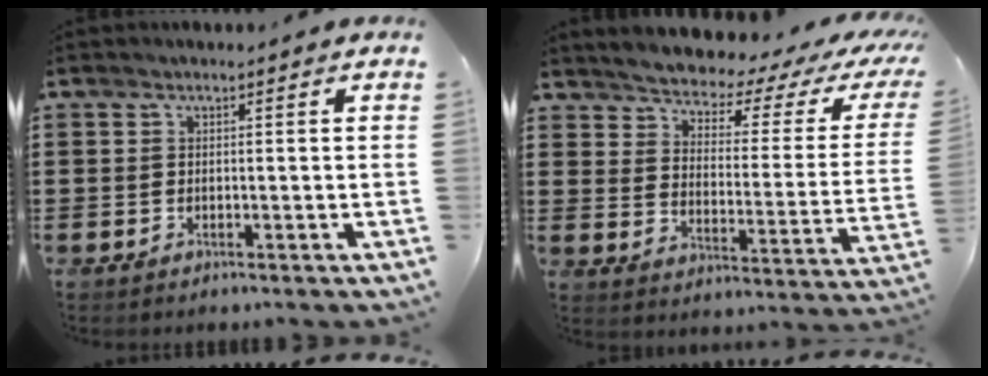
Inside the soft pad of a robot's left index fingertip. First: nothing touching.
{"total": 3.2, "force": [3.0, 0.4, 1.0], "torque": [-0.043, -0.034, 0.041]}